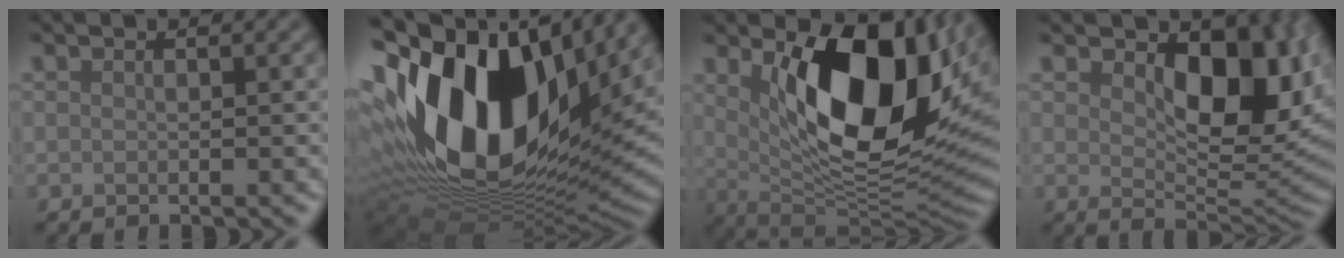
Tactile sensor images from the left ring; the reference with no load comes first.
{"total": 18.7, "force": [3.7, 11.8, 14.1], "torque": [-0.303, -0.005, 0.070]}
{"total": 14.1, "force": [3.3, 6.9, 11.8], "torque": [-0.167, -0.024, 0.060]}
{"total": 9.3, "force": [2.4, 5.1, 7.4], "torque": [-0.112, -0.011, 0.041]}